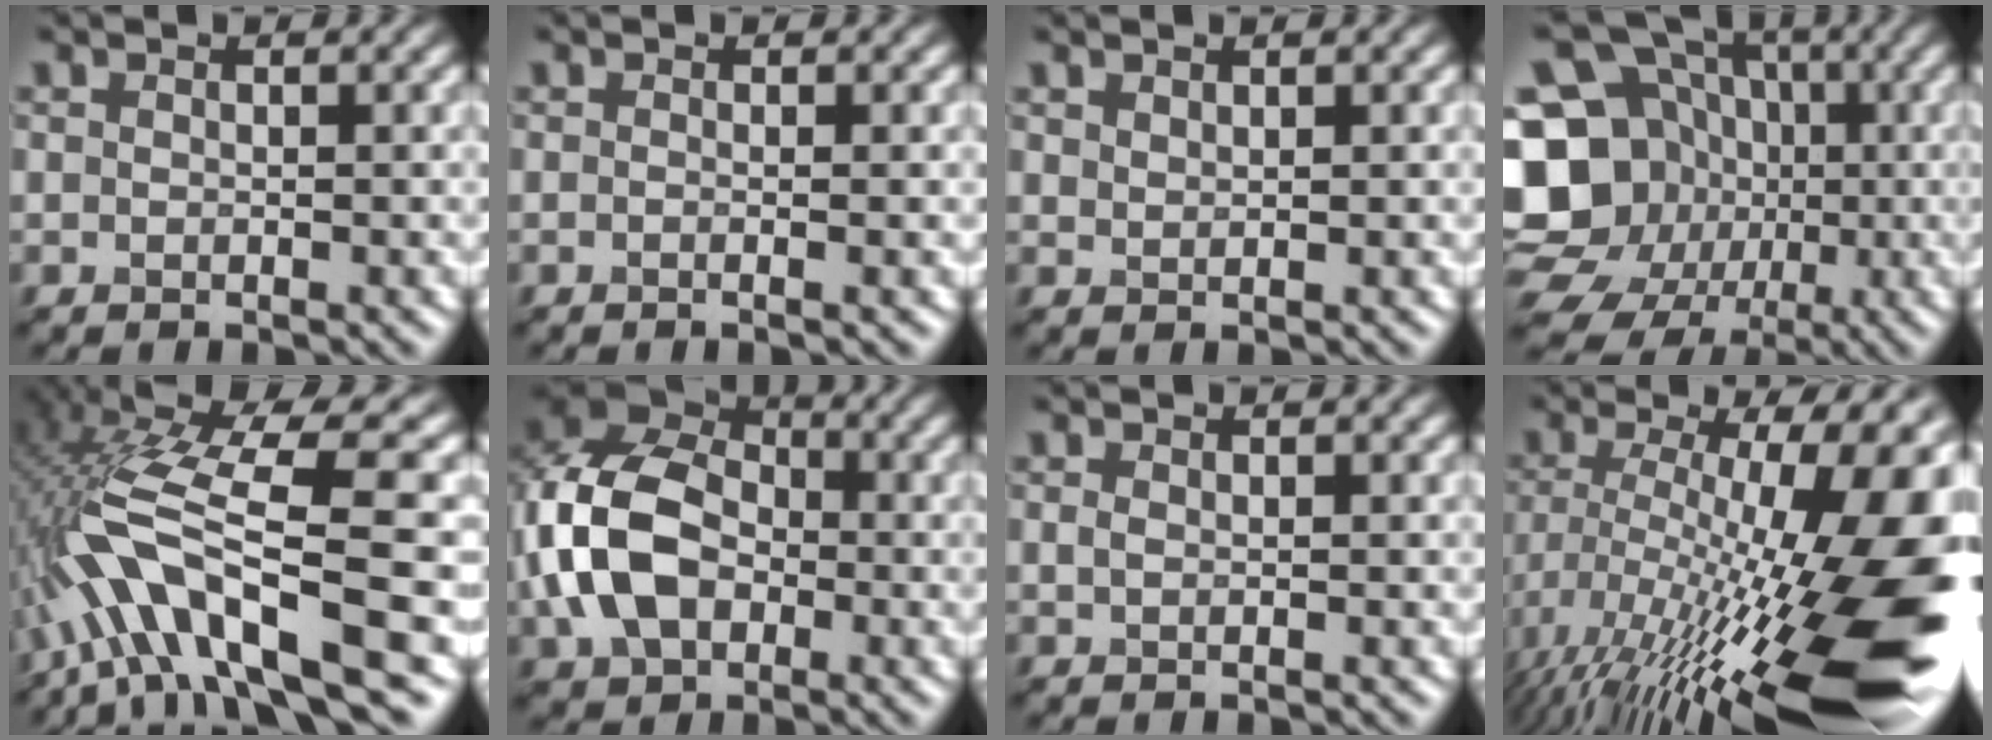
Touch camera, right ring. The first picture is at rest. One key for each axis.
{"total": 1.0, "fx": -0.2, "fy": 0.4, "fz": 0.9, "tx": -0.012, "ty": -0.008, "tz": -0.011}
{"total": 0.8, "fx": 0.8, "fy": 0.3, "fz": 0.1, "tx": -0.005, "ty": -0.001, "tz": 0.017}
{"total": 19.4, "fx": -2.9, "fy": 17.5, "fz": 7.9, "tx": -0.183, "ty": -0.012, "tz": -0.076}
{"total": 13.2, "fx": -3.1, "fy": 3.4, "fz": 12.4, "tx": -0.226, "ty": 0.022, "tz": -0.046}
{"total": 10.2, "fx": -1.5, "fy": 7.5, "fz": 6.8, "tx": -0.164, "ty": 0.005, "tz": -0.043}
{"total": 0.6, "fx": 0.2, "fy": 0.4, "fz": 0.3, "tx": -0.009, "ty": 0.000, "tz": 0.003}
{"total": 19.3, "fx": -4.8, "fy": 6.1, "fz": 17.6, "tx": -0.268, "ty": -0.003, "tz": -0.075}